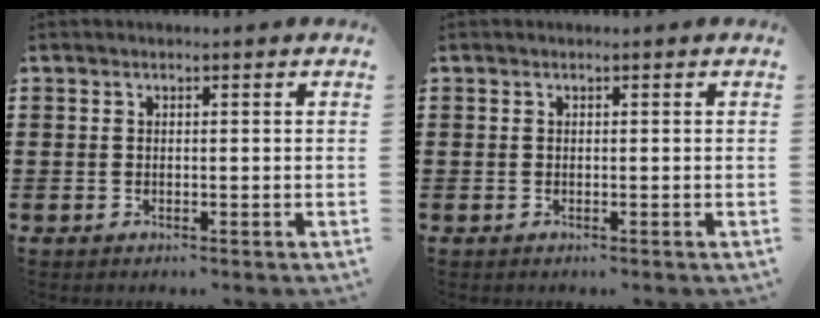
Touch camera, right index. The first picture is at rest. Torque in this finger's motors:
{"motor_torque": [0.00, 0.00, 0.00, 0.00]}